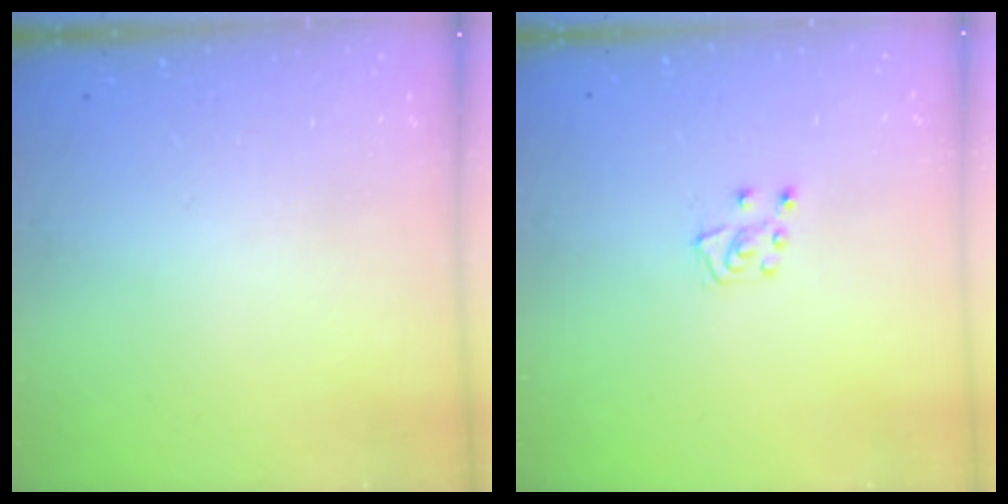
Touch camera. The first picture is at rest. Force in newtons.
{"total": 6.4, "press": 6.3, "slide": 0.5}